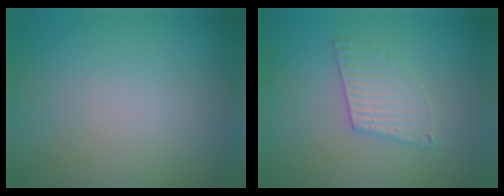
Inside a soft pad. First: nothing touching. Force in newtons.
{"total": 2.8, "press": 2.8, "slide": 0.3}